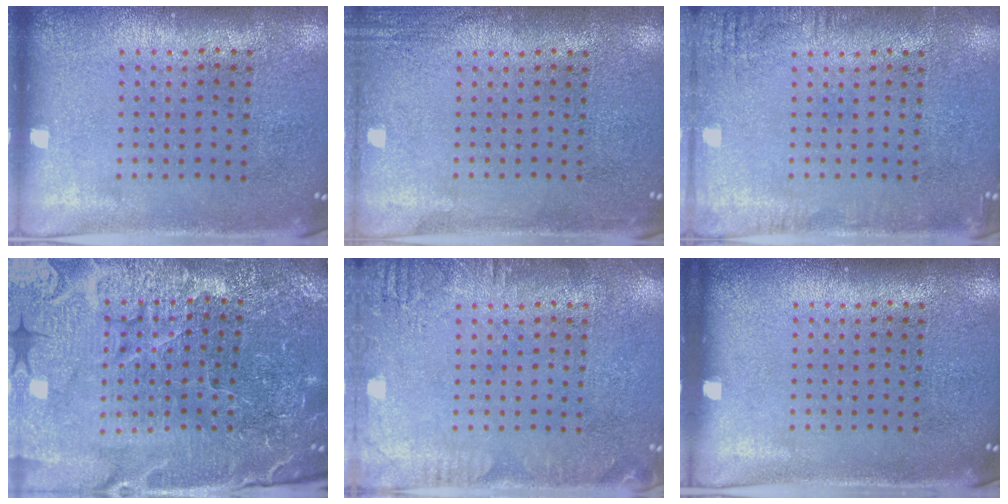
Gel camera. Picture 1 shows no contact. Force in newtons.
{"total": 1.8, "press": 1.8, "slide": 0.2}
{"total": 1.8, "press": 1.8, "slide": 0.1}
{"total": 4.9, "press": 4.7, "slide": 1.4}
{"total": 2.3, "press": 2.3, "slide": 0.2}
{"total": 0.0}